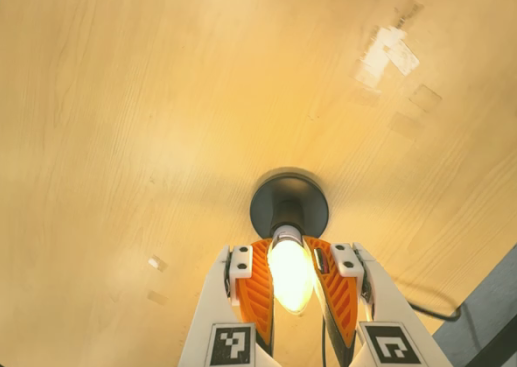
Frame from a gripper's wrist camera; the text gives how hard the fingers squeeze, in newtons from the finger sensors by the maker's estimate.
{"total": 24.8, "left": 22.4, "right": 27.3}